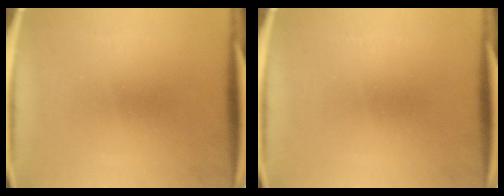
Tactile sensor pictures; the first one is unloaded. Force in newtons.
{"total": 0.0}